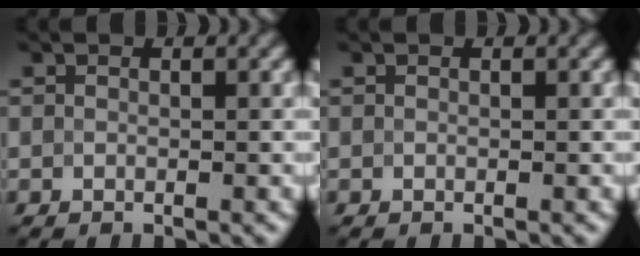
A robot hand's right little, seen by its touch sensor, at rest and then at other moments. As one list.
[{"total": 0.0}]